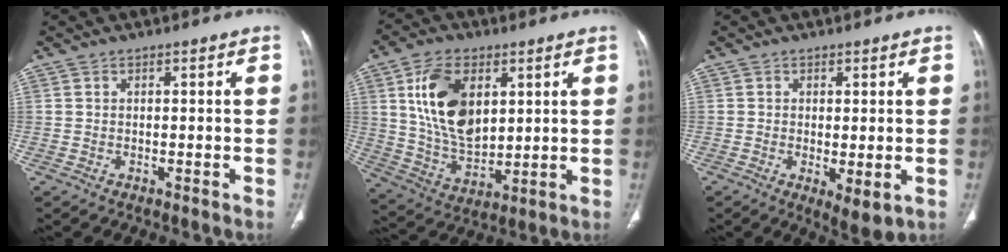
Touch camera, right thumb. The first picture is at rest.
{"total": 15.6, "force": [4.8, 9.2, 11.7], "torque": [-0.199, -0.021, 0.102]}
{"total": 3.8, "force": [-0.8, 1.4, 3.5], "torque": [-0.060, -0.015, -0.010]}